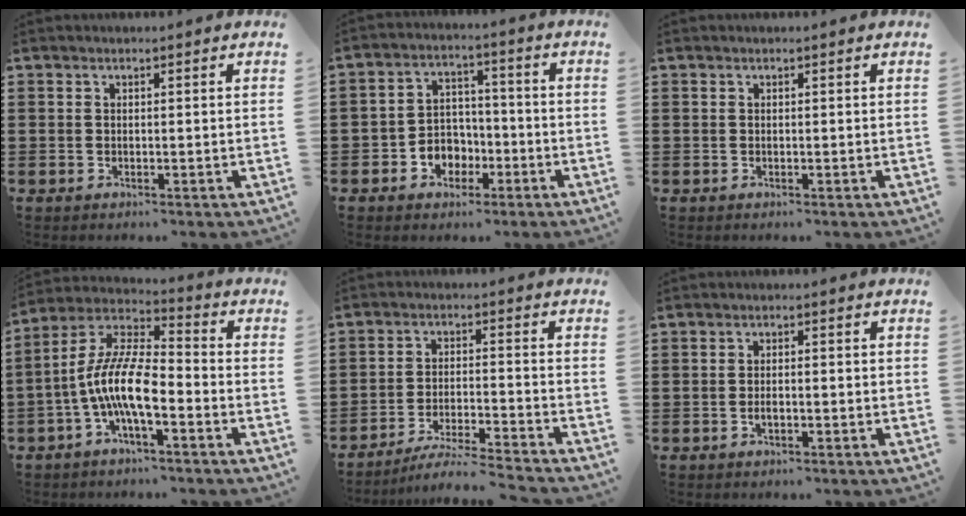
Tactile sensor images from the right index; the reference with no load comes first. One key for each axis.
{"total": 4.7, "fx": -2.1, "fy": 4.0, "fz": 1.3, "tx": -0.033, "ty": 0.013, "tz": -0.042}
{"total": 0.0}
{"total": 11.1, "fx": -3.8, "fy": 3.7, "fz": 9.7, "tx": -0.219, "ty": -0.016, "tz": -0.077}
{"total": 4.9, "fx": -4.7, "fy": -0.5, "fz": 1.6, "tx": -0.036, "ty": -0.014, "tz": -0.093}
{"total": 1.7, "fx": -0.9, "fy": 0.5, "fz": 1.4, "tx": -0.027, "ty": -0.001, "tz": -0.015}